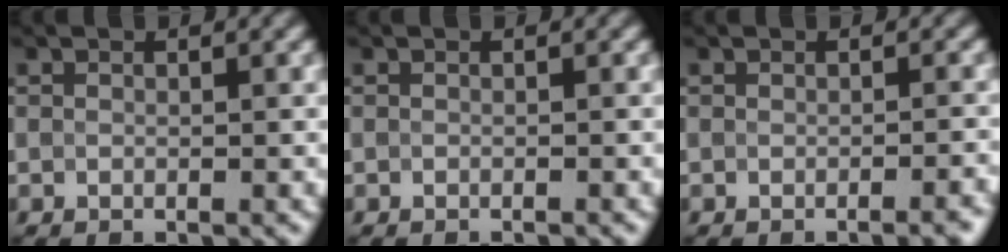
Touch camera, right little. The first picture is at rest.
{"total": 0.6, "force": [-0.6, 0.1, 0.2], "torque": [0.000, -0.003, -0.012]}
{"total": 1.6, "force": [-1.0, 0.4, 1.2], "torque": [-0.005, 0.002, -0.019]}